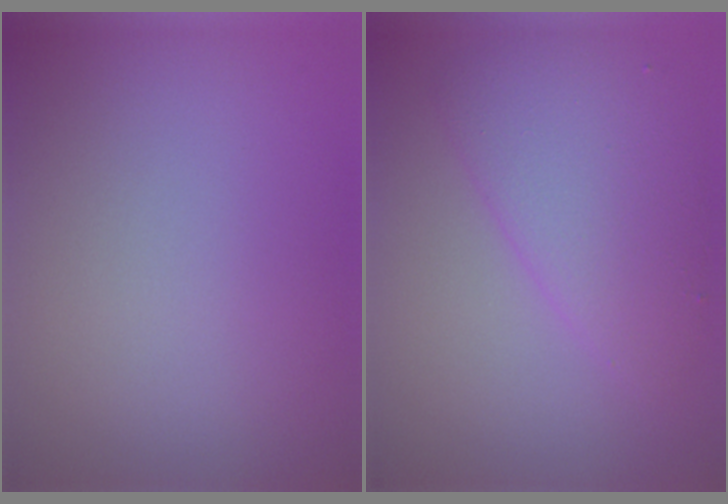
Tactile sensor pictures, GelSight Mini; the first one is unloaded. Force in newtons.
{"total": 5.2, "press": 5.2, "slide": 0.2}